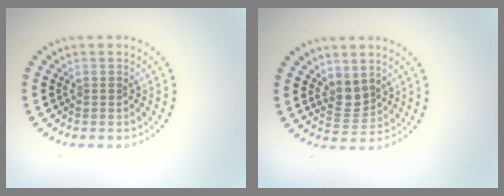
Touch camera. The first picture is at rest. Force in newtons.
{"total": 2.2, "press": 1.8, "slide": 1.4}